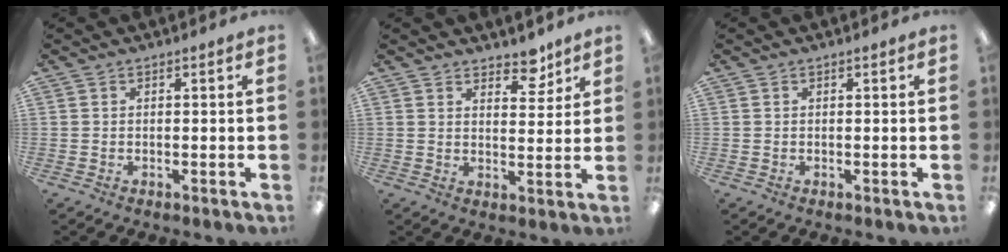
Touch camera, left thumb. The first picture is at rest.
{"total": 5.8, "force": [4.9, 2.4, 2.0], "torque": [-0.002, -0.038, 0.083]}
{"total": 0.0}